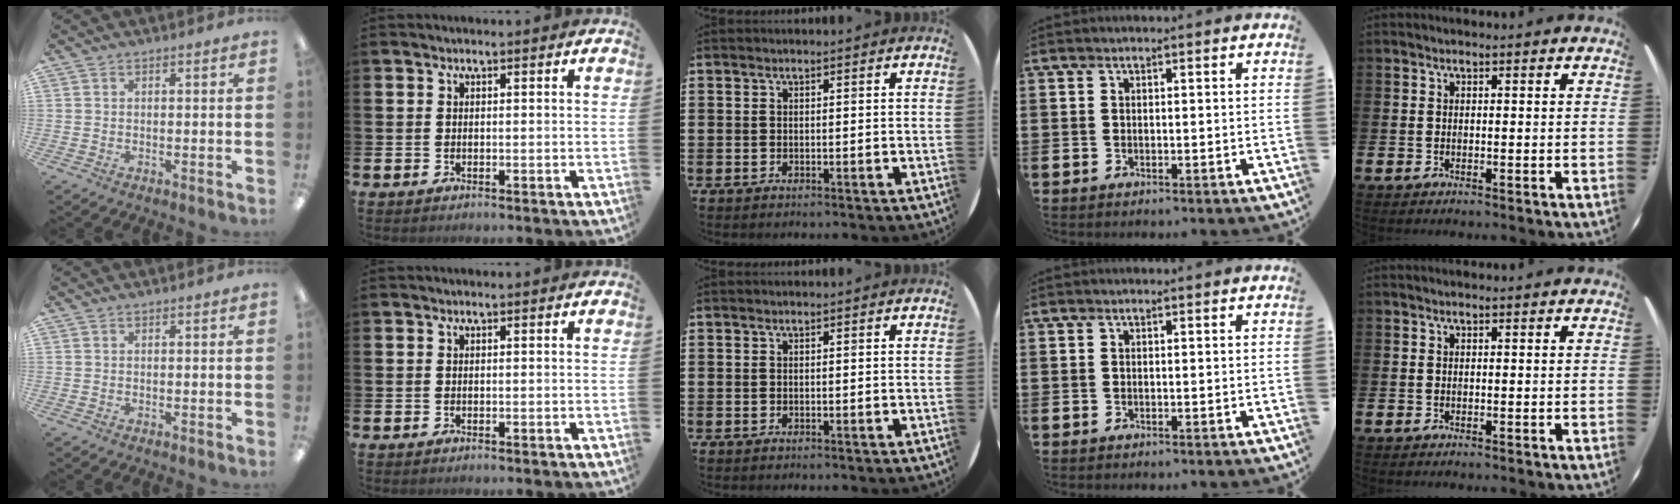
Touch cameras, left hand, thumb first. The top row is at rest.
{}